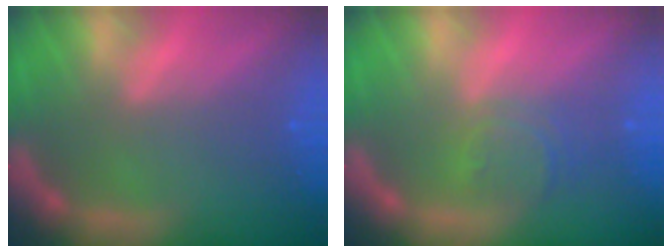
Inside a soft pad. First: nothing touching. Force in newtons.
{"total": 3.0}